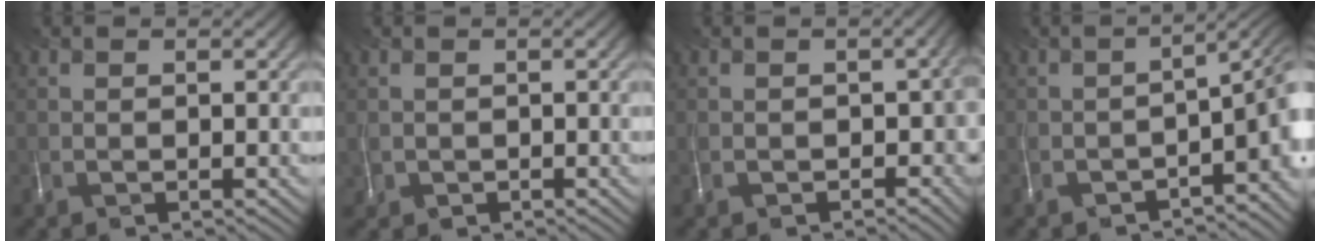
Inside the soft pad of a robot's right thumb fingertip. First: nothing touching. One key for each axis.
{"total": 1.0, "fx": 0.2, "fy": 0.8, "fz": -0.5, "tx": -0.001, "ty": -0.003, "tz": 0.012}
{"total": 4.3, "fx": -2.0, "fy": 3.0, "fz": 2.3, "tx": -0.035, "ty": -0.018, "tz": -0.030}
{"total": 6.1, "fx": -3.4, "fy": 2.1, "fz": 4.7, "tx": -0.053, "ty": -0.016, "tz": -0.055}